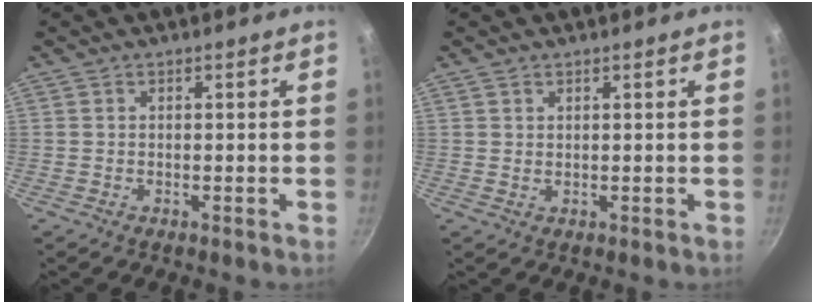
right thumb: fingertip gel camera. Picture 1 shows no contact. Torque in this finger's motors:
{"motor_torque": [-0.26, -0.38, -0.32, -0.17, 0.07]}